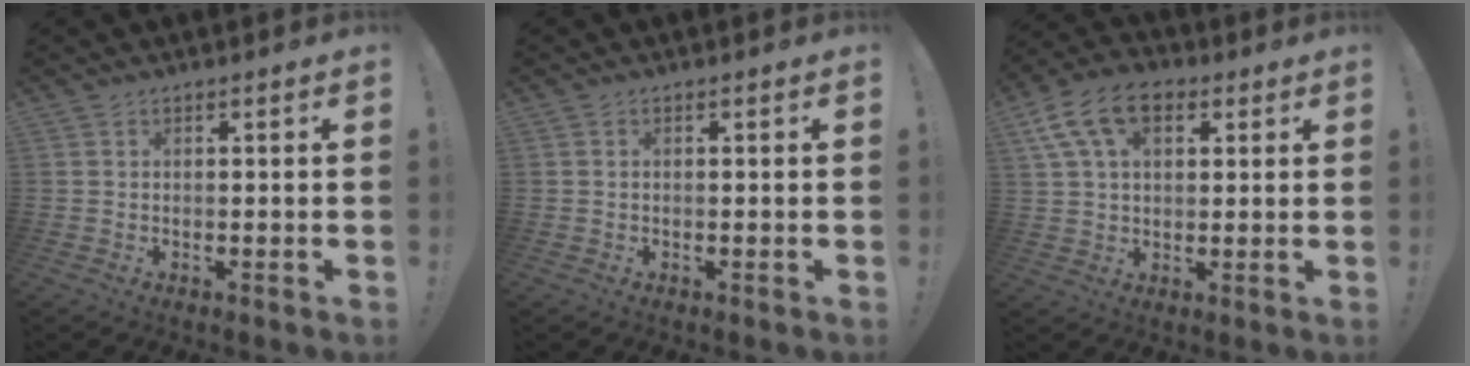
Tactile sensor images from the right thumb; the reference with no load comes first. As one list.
[{"total": 0.0}, {"total": 13.6, "force": [5.4, 8.5, 9.1], "torque": [-0.155, -0.007, 0.101]}]